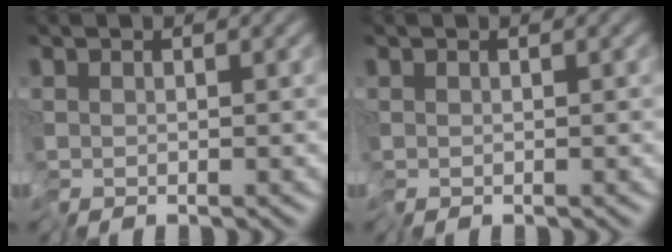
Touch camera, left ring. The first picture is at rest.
{"total": 0.0}